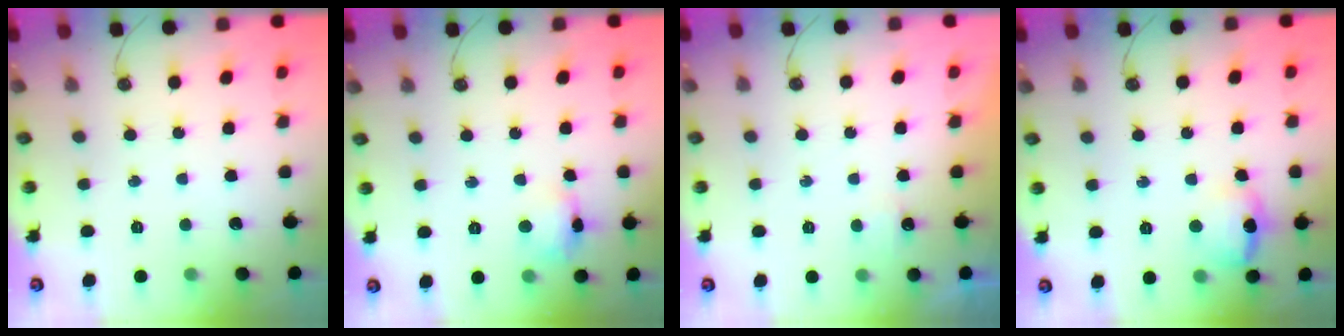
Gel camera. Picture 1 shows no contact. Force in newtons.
{"total": 8.4, "press": 8.4, "slide": 0.7}
{"total": 2.9, "press": 2.8, "slide": 0.5}
{"total": 11.7, "press": 11.6, "slide": 1.0}